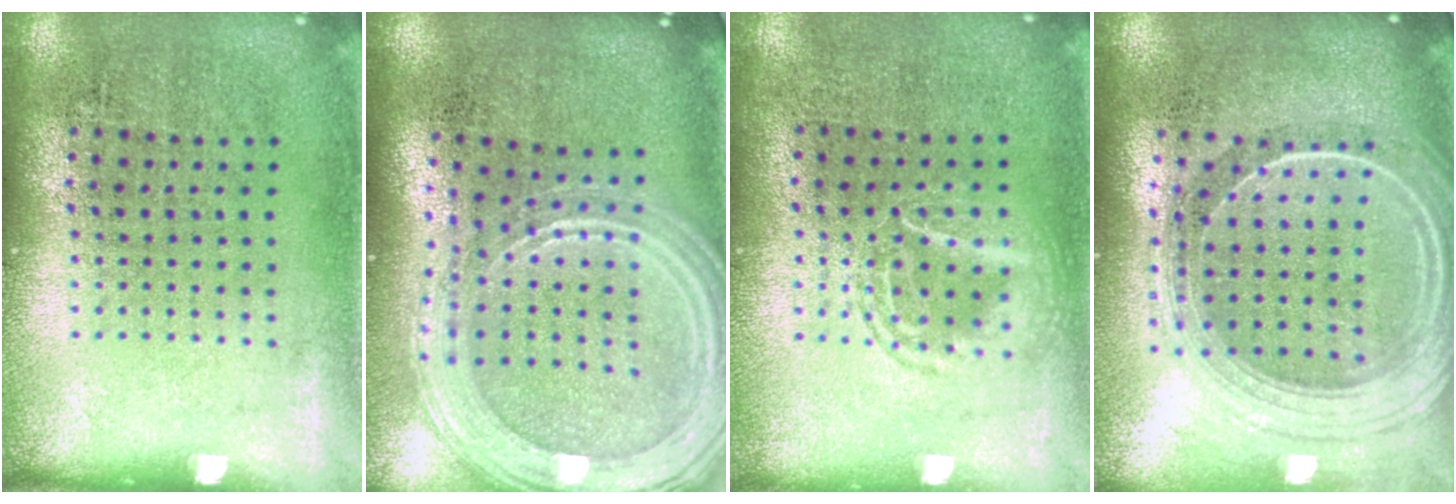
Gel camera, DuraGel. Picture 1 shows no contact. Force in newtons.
{"total": 2.3, "press": 2.1, "slide": 1.1}
{"total": 1.1, "press": 1.1, "slide": 0.2}
{"total": 2.3, "press": 2.0, "slide": 1.2}